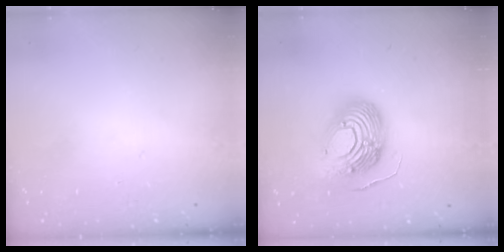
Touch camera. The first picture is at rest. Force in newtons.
{"total": 16.9, "press": 16.8, "slide": 1.6}